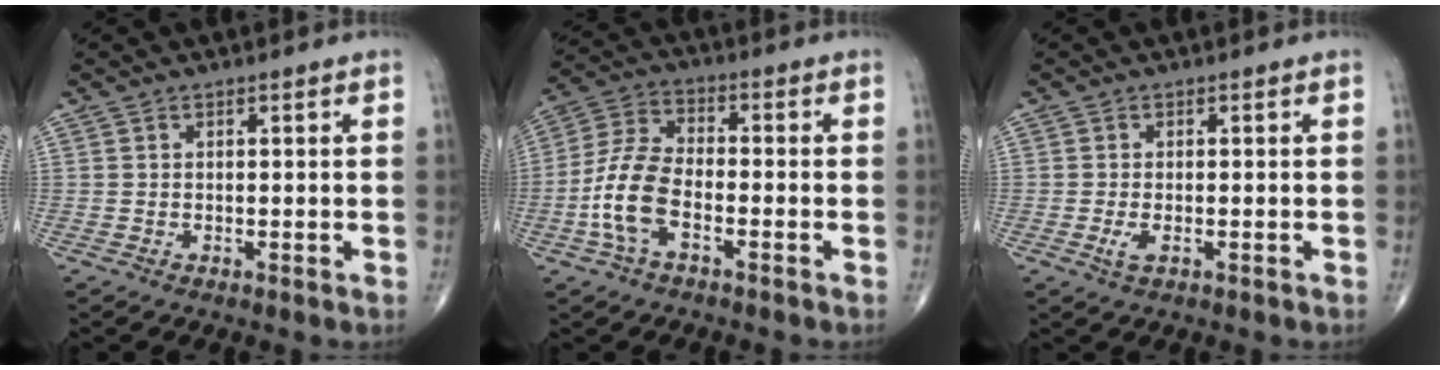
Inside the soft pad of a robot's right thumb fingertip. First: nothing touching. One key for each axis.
{"total": 10.2, "fx": -3.5, "fy": 5.1, "fz": 8.1, "tx": -0.177, "ty": 0.032, "tz": -0.073}
{"total": 2.1, "fx": -0.8, "fy": 0.8, "fz": 1.8, "tx": -0.040, "ty": -0.003, "tz": -0.015}